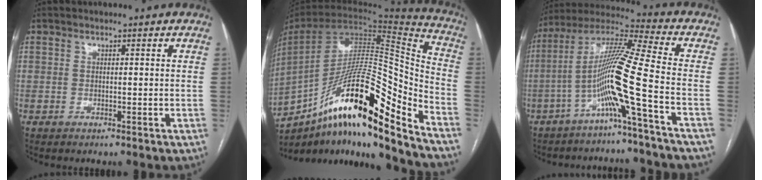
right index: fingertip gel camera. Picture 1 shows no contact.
{"total": 26.3, "force": [-16.6, 2.9, 20.2], "torque": [-0.333, 0.011, -0.289]}
{"total": 12.7, "force": [-4.7, -2.6, 11.6], "torque": [-0.231, 0.011, -0.097]}